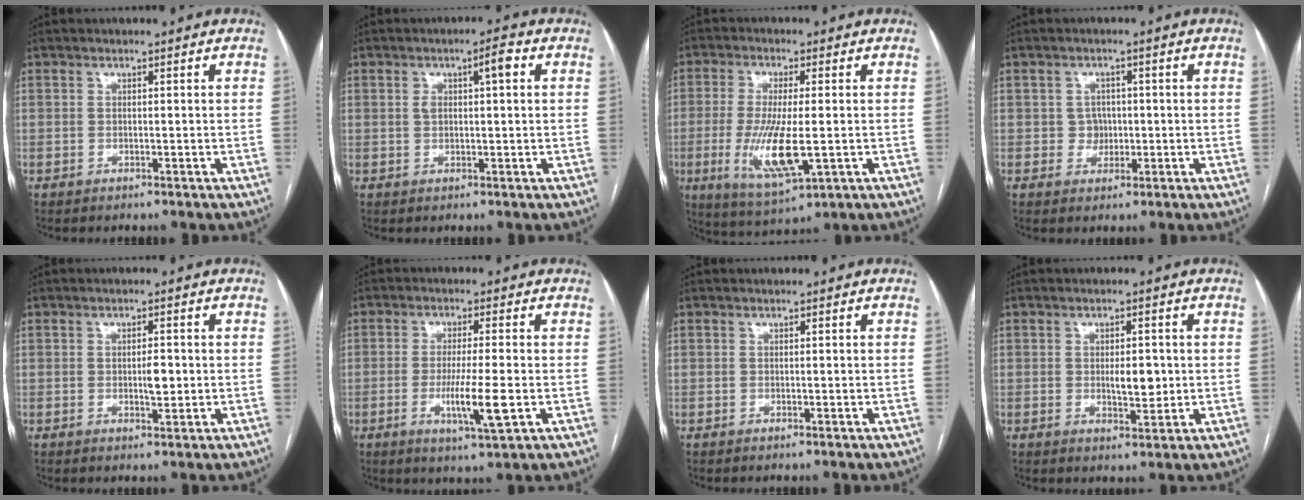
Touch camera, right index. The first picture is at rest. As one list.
[{"total": 4.2, "force": [1.3, 1.1, 3.8], "torque": [-0.070, 0.019, 0.024]}, {"total": 10.6, "force": [-2.0, 2.3, 10.2], "torque": [-0.209, -0.028, -0.029]}, {"total": 2.7, "force": [-0.1, 2.6, 0.5], "torque": [0.001, 0.006, -0.001]}, {"total": 2.5, "force": [-0.2, 0.8, 2.3], "torque": [-0.038, 0.001, -0.001]}, {"total": 7.6, "force": [-1.9, 0.0, 7.4], "torque": [-0.135, -0.020, -0.033]}, {"total": 0.0}, {"total": 4.0, "force": [0.0, 1.6, 3.7], "torque": [-0.056, -0.003, 0.004]}]